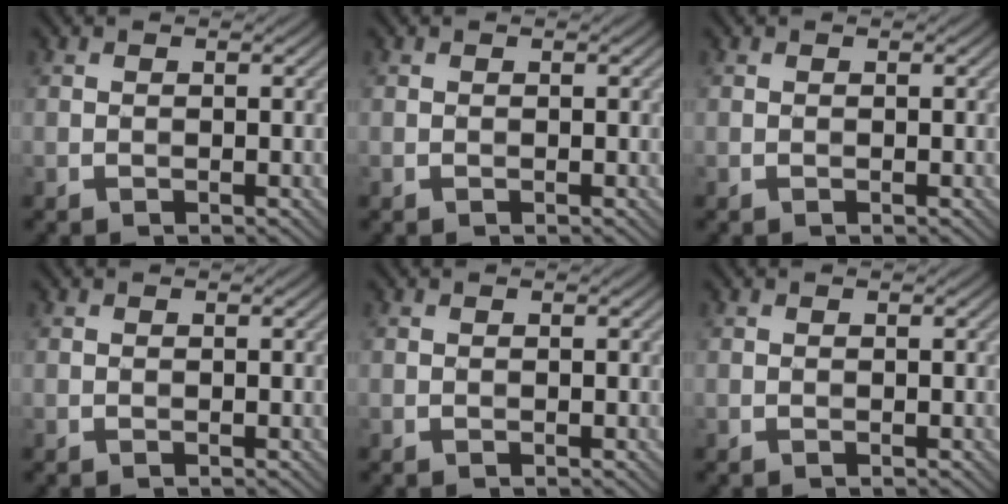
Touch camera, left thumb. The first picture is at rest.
{"total": 0.0}
{"total": 0.0}
{"total": 0.0}
{"total": 0.0}
{"total": 0.0}